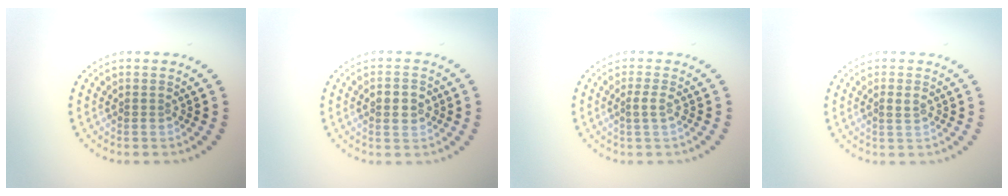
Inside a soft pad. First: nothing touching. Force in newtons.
{"total": 2.2, "press": 2.2, "slide": 0.2}
{"total": 1.0, "press": 0.9, "slide": 0.6}
{"total": 1.1, "press": 1.1, "slide": 0.2}